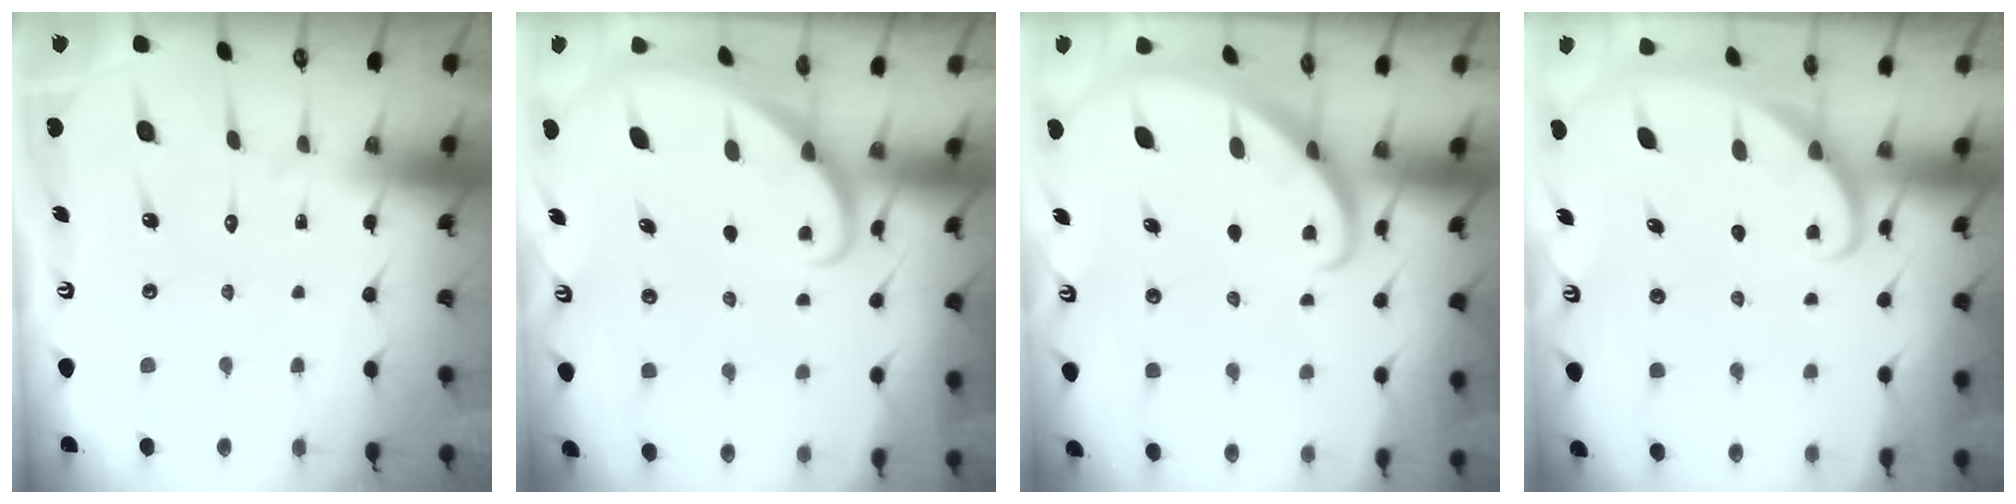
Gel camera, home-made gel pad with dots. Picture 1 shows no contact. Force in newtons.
{"total": 1.6, "press": 1.6, "slide": 0.0}
{"total": 2.7, "press": 2.7, "slide": 0.2}
{"total": 1.8, "press": 1.8, "slide": 0.1}